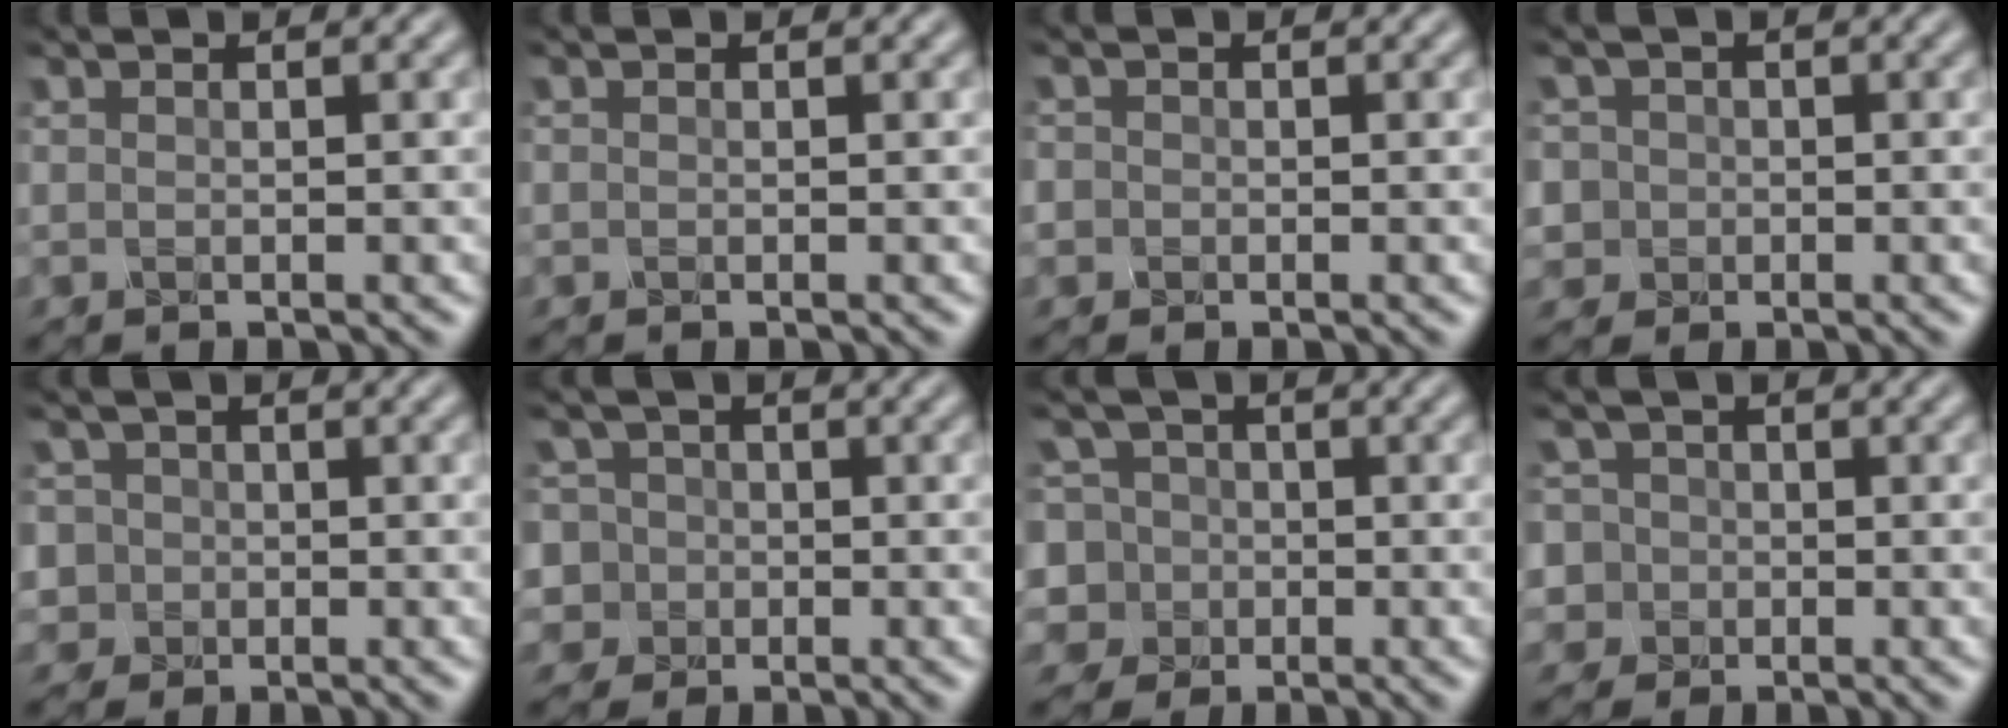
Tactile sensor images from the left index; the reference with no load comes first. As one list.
[{"total": 0.0}, {"total": 1.3, "force": [-0.1, 1.2, 0.3], "torque": [0.005, -0.002, -0.009]}, {"total": 4.7, "force": [0.2, 4.6, 1.2], "torque": [-0.027, 0.027, -0.016]}, {"total": 5.4, "force": [0.2, 5.2, 1.4], "torque": [-0.032, 0.029, -0.021]}, {"total": 7.7, "force": [-0.1, 7.3, 2.5], "torque": [-0.054, 0.028, -0.042]}, {"total": 9.1, "force": [-0.2, 8.6, 3.0], "torque": [-0.077, 0.028, -0.042]}, {"total": 6.7, "force": [-0.4, 6.4, 1.9], "torque": [-0.046, 0.029, -0.039]}]